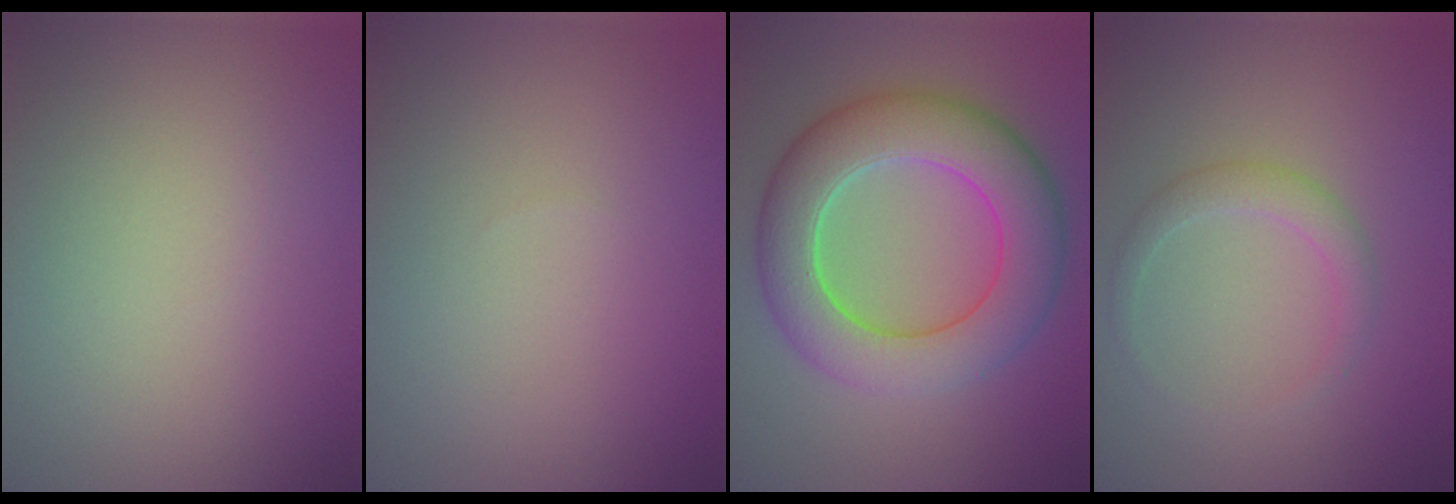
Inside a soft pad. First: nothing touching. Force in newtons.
{"total": 0.0}
{"total": 8.9, "press": 8.9, "slide": 0.2}
{"total": 1.9, "press": 1.9, "slide": 0.1}